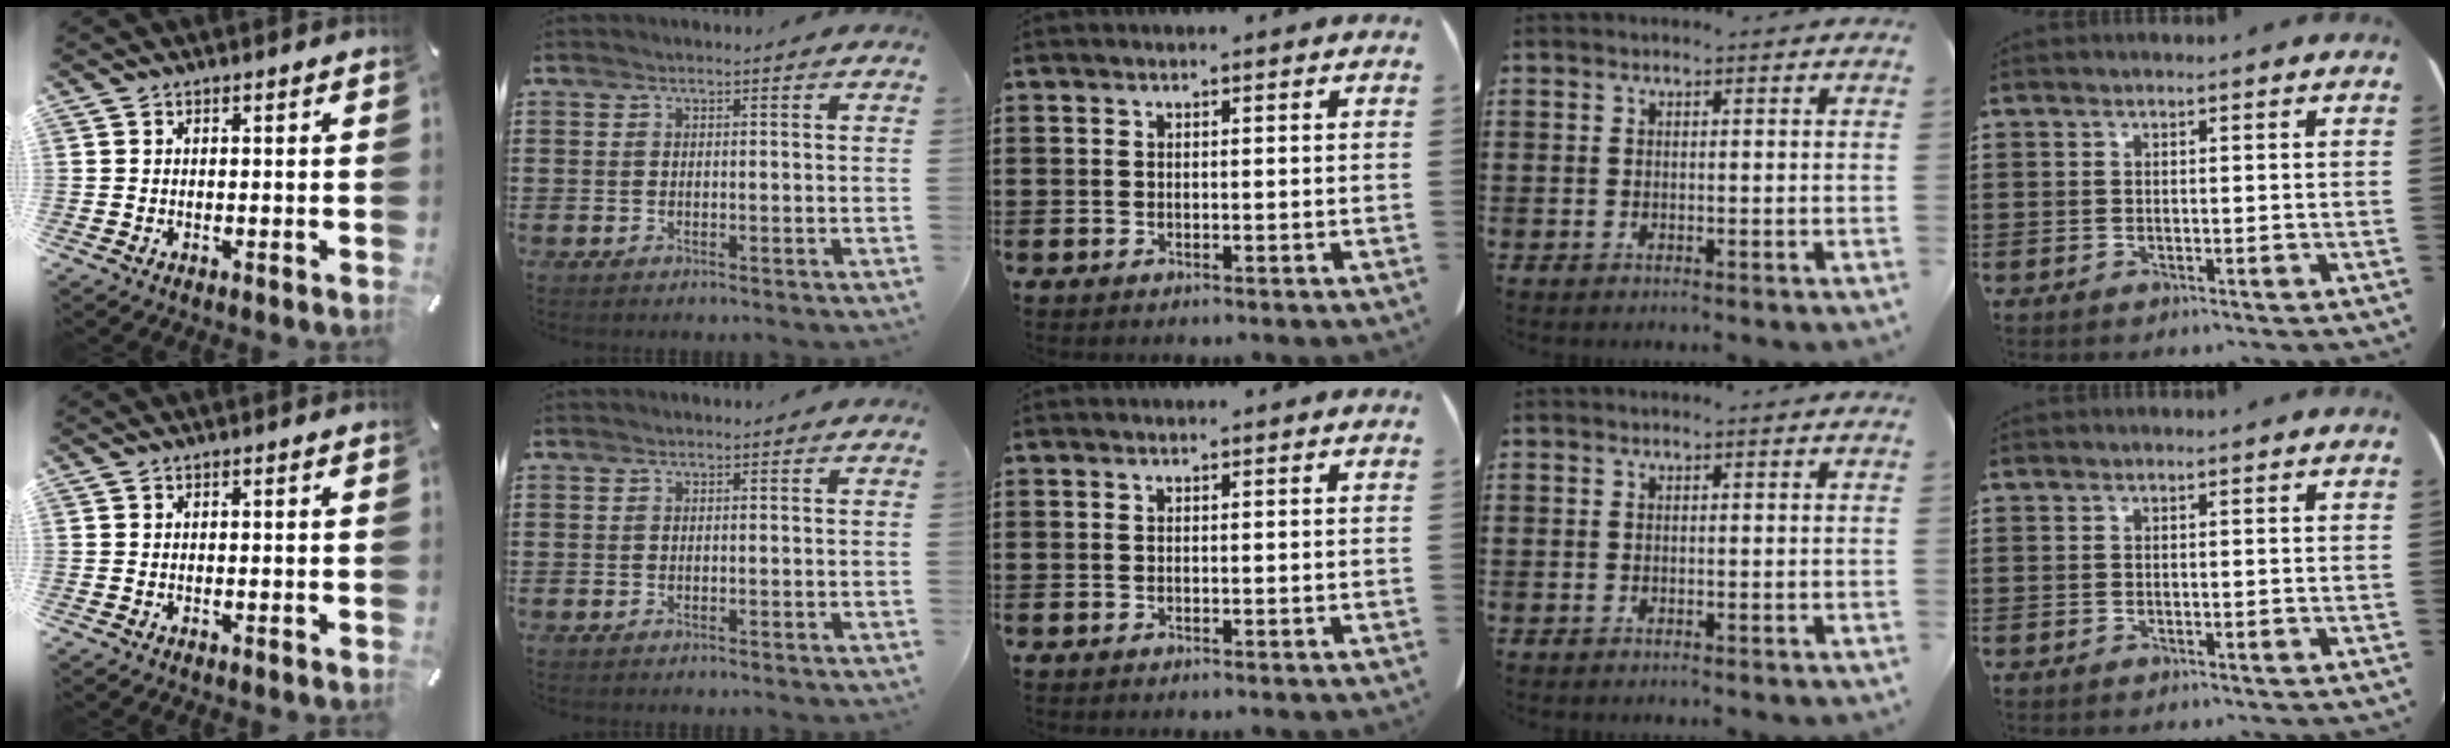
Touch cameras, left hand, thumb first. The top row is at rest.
{}